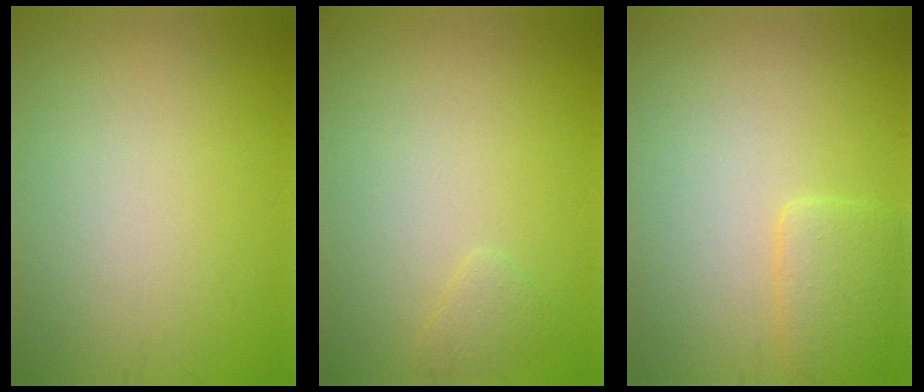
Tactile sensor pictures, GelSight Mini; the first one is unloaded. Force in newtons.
{"total": 0.9, "press": 0.9, "slide": 0.1}
{"total": 2.6, "press": 2.5, "slide": 0.2}